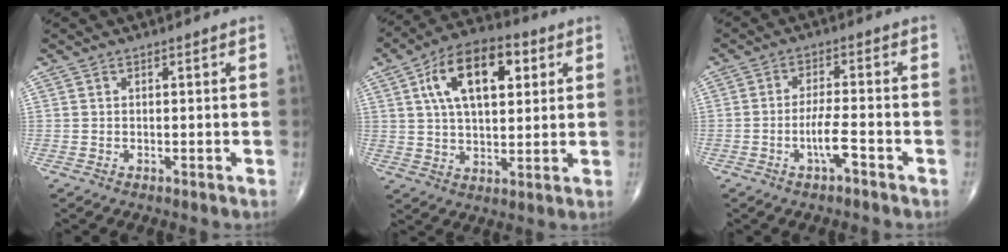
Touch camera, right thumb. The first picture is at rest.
{"total": 15.8, "force": [5.2, 8.2, 12.4], "torque": [-0.186, 0.004, 0.083]}
{"total": 4.9, "force": [-2.4, 0.9, 4.1], "torque": [-0.082, 0.018, -0.045]}